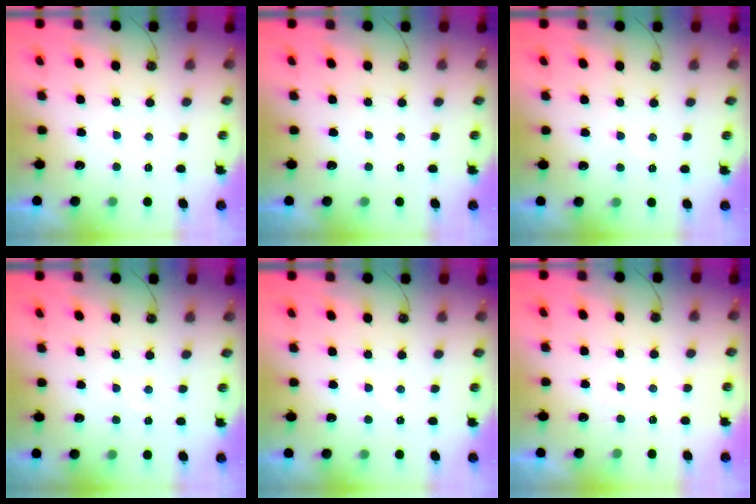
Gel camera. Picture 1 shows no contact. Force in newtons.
{"total": 0.0}
{"total": 3.5, "press": 3.5, "slide": 0.5}
{"total": 4.7, "press": 4.7, "slide": 0.6}
{"total": 3.5, "press": 3.5, "slide": 0.5}
{"total": 4.7, "press": 4.7, "slide": 0.6}